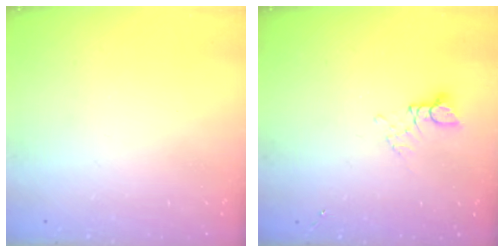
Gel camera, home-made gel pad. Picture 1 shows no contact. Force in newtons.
{"total": 2.9, "press": 2.8, "slide": 0.4}